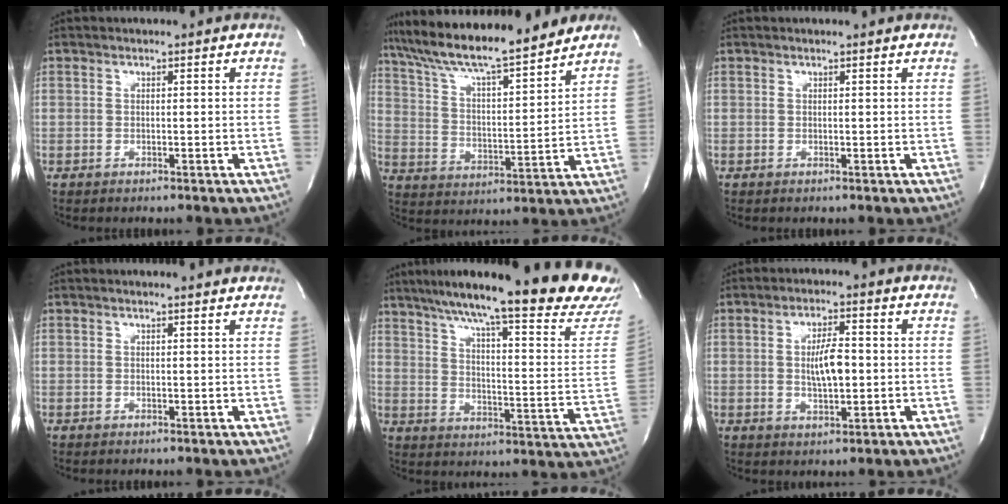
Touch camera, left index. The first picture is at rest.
{"total": 18.0, "force": [15.7, 1.6, 8.7], "torque": [-0.157, 0.012, 0.257]}
{"total": 0.6, "force": [0.6, -0.1, 0.1], "torque": [-0.010, -0.002, 0.006]}
{"total": 2.4, "force": [2.3, 0.1, 0.6], "torque": [-0.015, 0.002, 0.017]}
{"total": 29.2, "force": [24.7, 2.0, 15.3], "torque": [-0.219, -0.078, 0.317]}
{"total": 5.6, "force": [-0.1, 1.7, 5.3], "torque": [-0.097, 0.002, 0.001]}